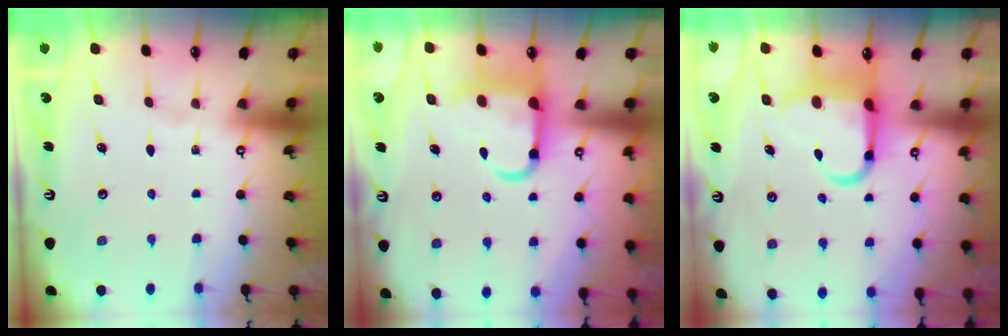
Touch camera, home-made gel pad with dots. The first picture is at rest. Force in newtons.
{"total": 10.5, "press": 10.4, "slide": 1.2}
{"total": 9.8, "press": 9.4, "slide": 2.9}